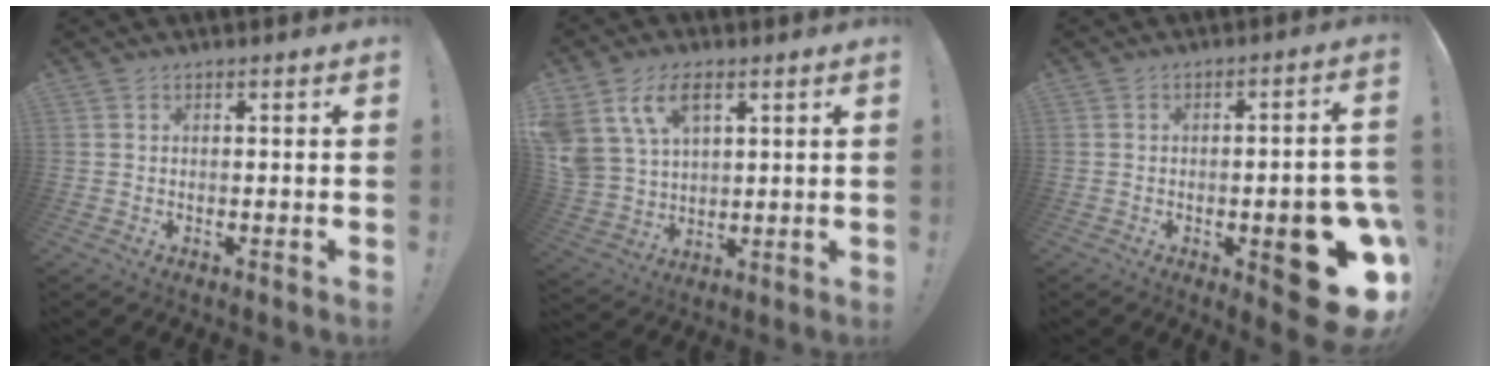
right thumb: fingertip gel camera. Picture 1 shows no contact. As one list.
[{"total": 12.4, "force": [6.5, 8.1, 6.7], "torque": [-0.145, -0.023, 0.129]}, {"total": 17.6, "force": [-5.6, 6.2, 15.5], "torque": [-0.167, 0.015, -0.066]}]